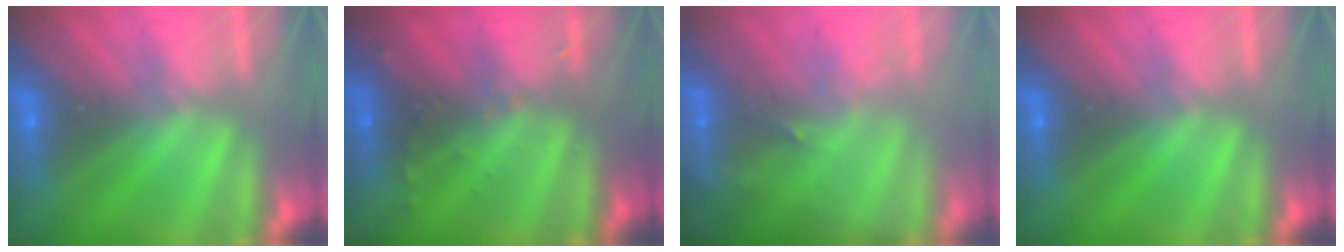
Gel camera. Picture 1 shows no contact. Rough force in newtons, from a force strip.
{"total": 2.9}
{"total": 2.9}
{"total": 0.0}